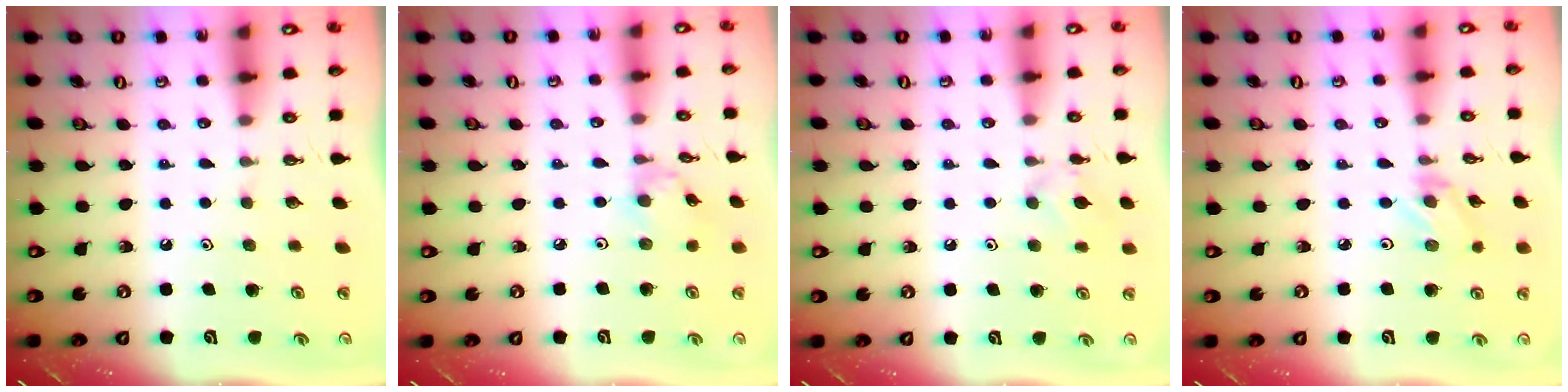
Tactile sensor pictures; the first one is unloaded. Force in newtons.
{"total": 1.8, "press": 1.7, "slide": 0.1}
{"total": 5.9, "press": 5.8, "slide": 0.8}
{"total": 2.1, "press": 2.0, "slide": 0.4}